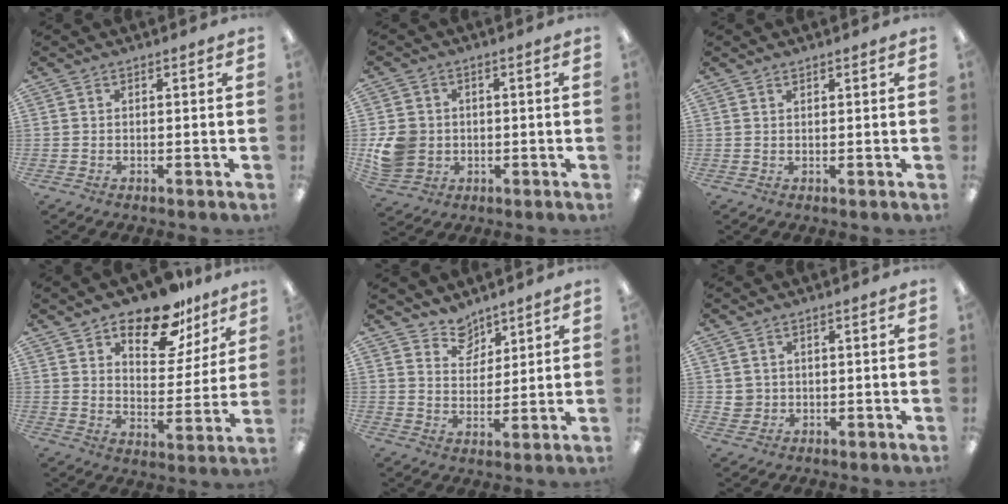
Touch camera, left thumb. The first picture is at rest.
{"total": 8.3, "force": [-0.5, 7.5, 3.7], "torque": [-0.082, 0.014, -0.005]}
{"total": 0.8, "force": [0.8, 0.2, 0.2], "torque": [-0.004, 0.001, 0.014]}
{"total": 14.9, "force": [11.5, 6.7, 6.7], "torque": [-0.100, -0.071, 0.202]}
{"total": 6.8, "force": [5.8, 3.6, 0.3], "torque": [-0.007, -0.041, 0.108]}
{"total": 2.8, "force": [1.1, 2.6, 0.1], "torque": [0.000, 0.002, 0.019]}